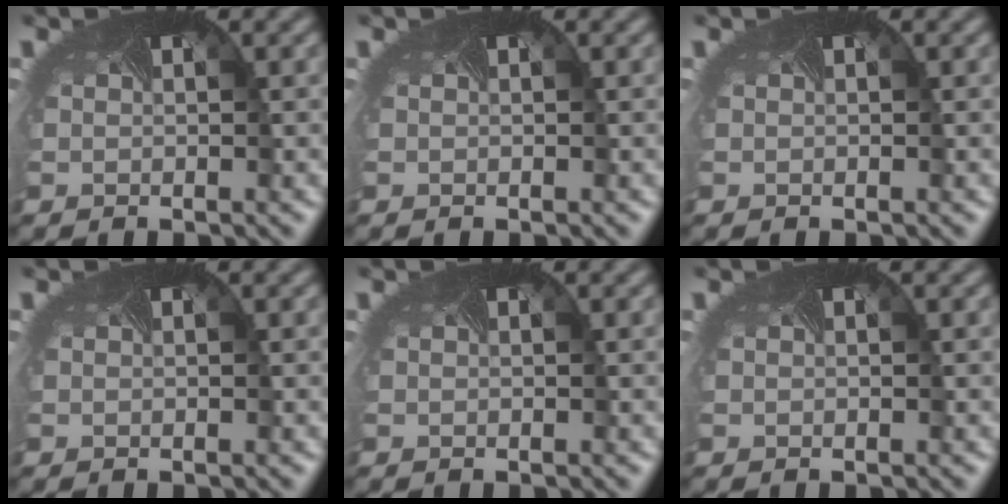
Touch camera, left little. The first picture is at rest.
{"total": 0.0}
{"total": 0.0}
{"total": 0.0}
{"total": 0.0}
{"total": 0.0}